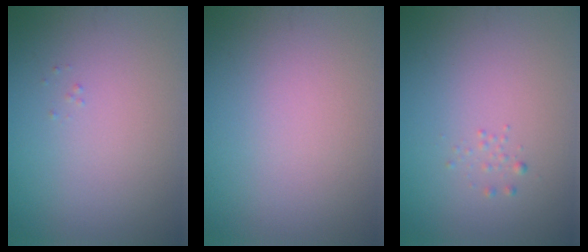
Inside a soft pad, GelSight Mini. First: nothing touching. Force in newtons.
{"total": 0.0}
{"total": 0.6, "press": 0.6, "slide": 0.0}